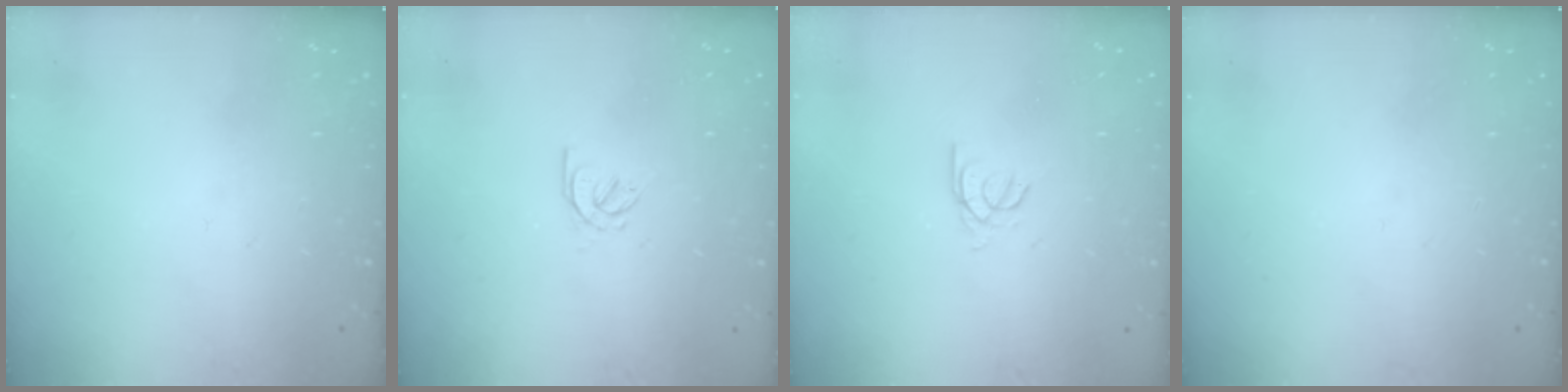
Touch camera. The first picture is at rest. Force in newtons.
{"total": 2.6, "press": 2.5, "slide": 0.7}
{"total": 2.6, "press": 2.6, "slide": 0.2}
{"total": 0.0}